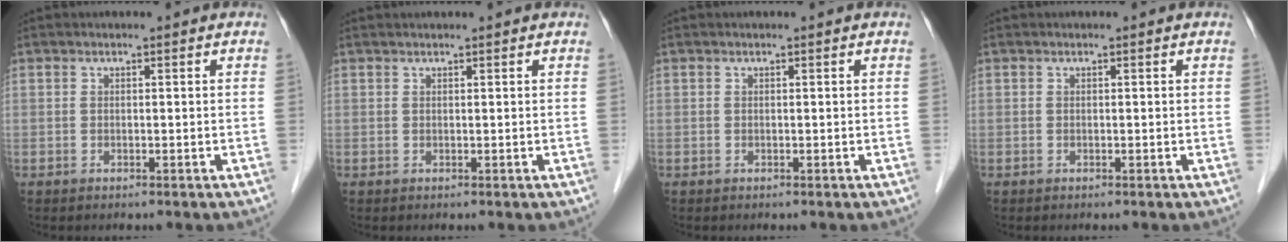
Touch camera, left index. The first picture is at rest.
{"total": 2.0, "force": [1.8, 0.0, 0.8], "torque": [-0.008, 0.025, 0.030]}
{"total": 0.0}
{"total": 0.0}